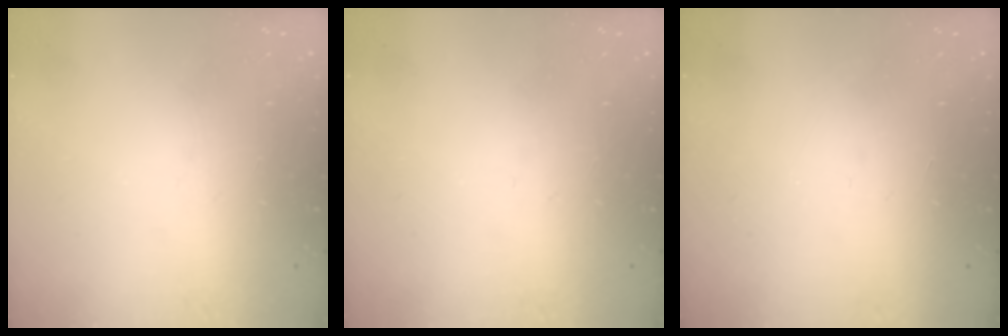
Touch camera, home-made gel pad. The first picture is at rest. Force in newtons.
{"total": 0.0}
{"total": 1.5, "press": 1.5, "slide": 0.1}